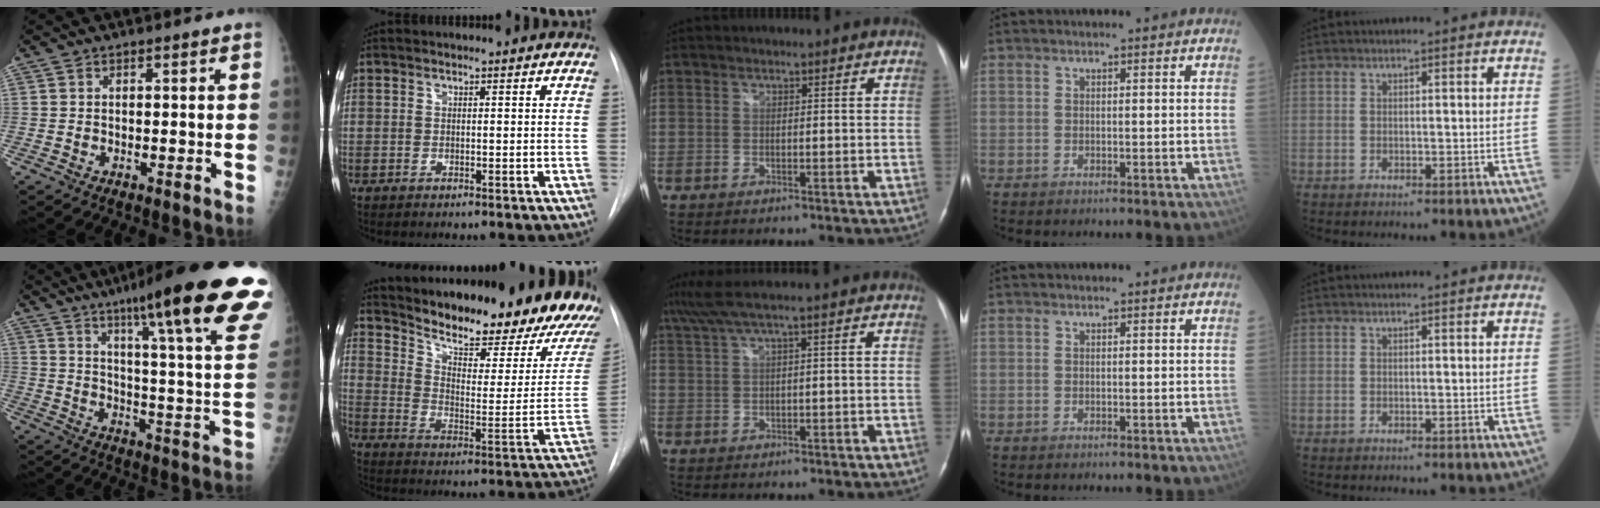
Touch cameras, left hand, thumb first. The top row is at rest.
{"thumb": {"total": 28.6, "force": [17.7, 3.1, 22.3], "torque": [-0.277, -0.066, 0.246]}, "index": {"total": 26.0, "force": [22.1, 4.2, 13.2], "torque": [-0.210, -0.077, 0.292]}, "middle": {"total": 4.1, "force": [2.2, -0.6, 3.4], "torque": [-0.082, 0.030, 0.048]}}